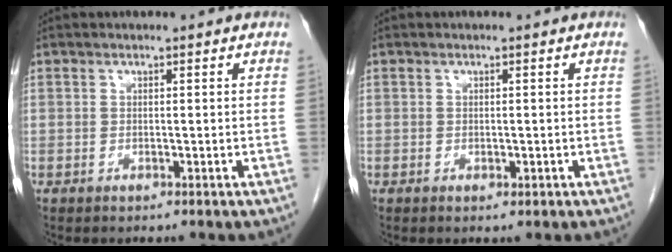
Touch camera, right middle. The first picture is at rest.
{"total": 0.7, "force": [-0.2, 0.4, 0.5], "torque": [-0.007, -0.001, -0.001]}